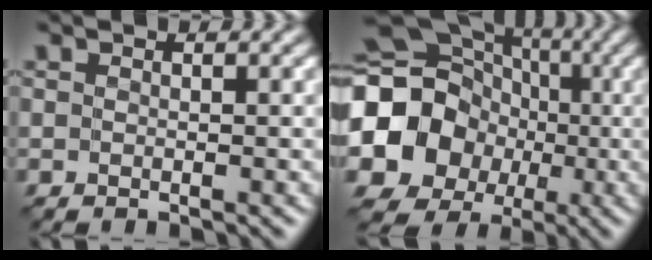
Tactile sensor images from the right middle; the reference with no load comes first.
{"total": 16.8, "force": [-1.6, 15.3, 6.7], "torque": [-0.153, -0.007, -0.061]}